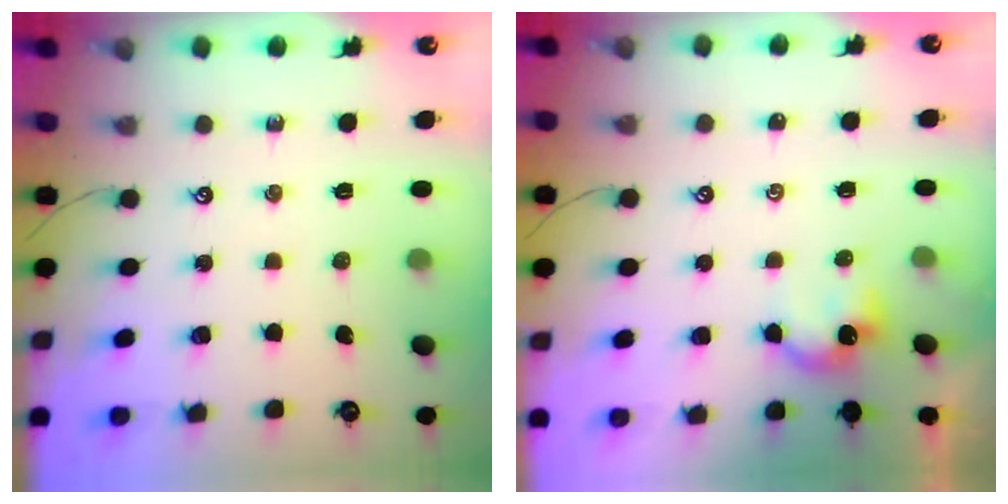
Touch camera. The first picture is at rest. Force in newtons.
{"total": 2.5, "press": 2.5, "slide": 0.3}